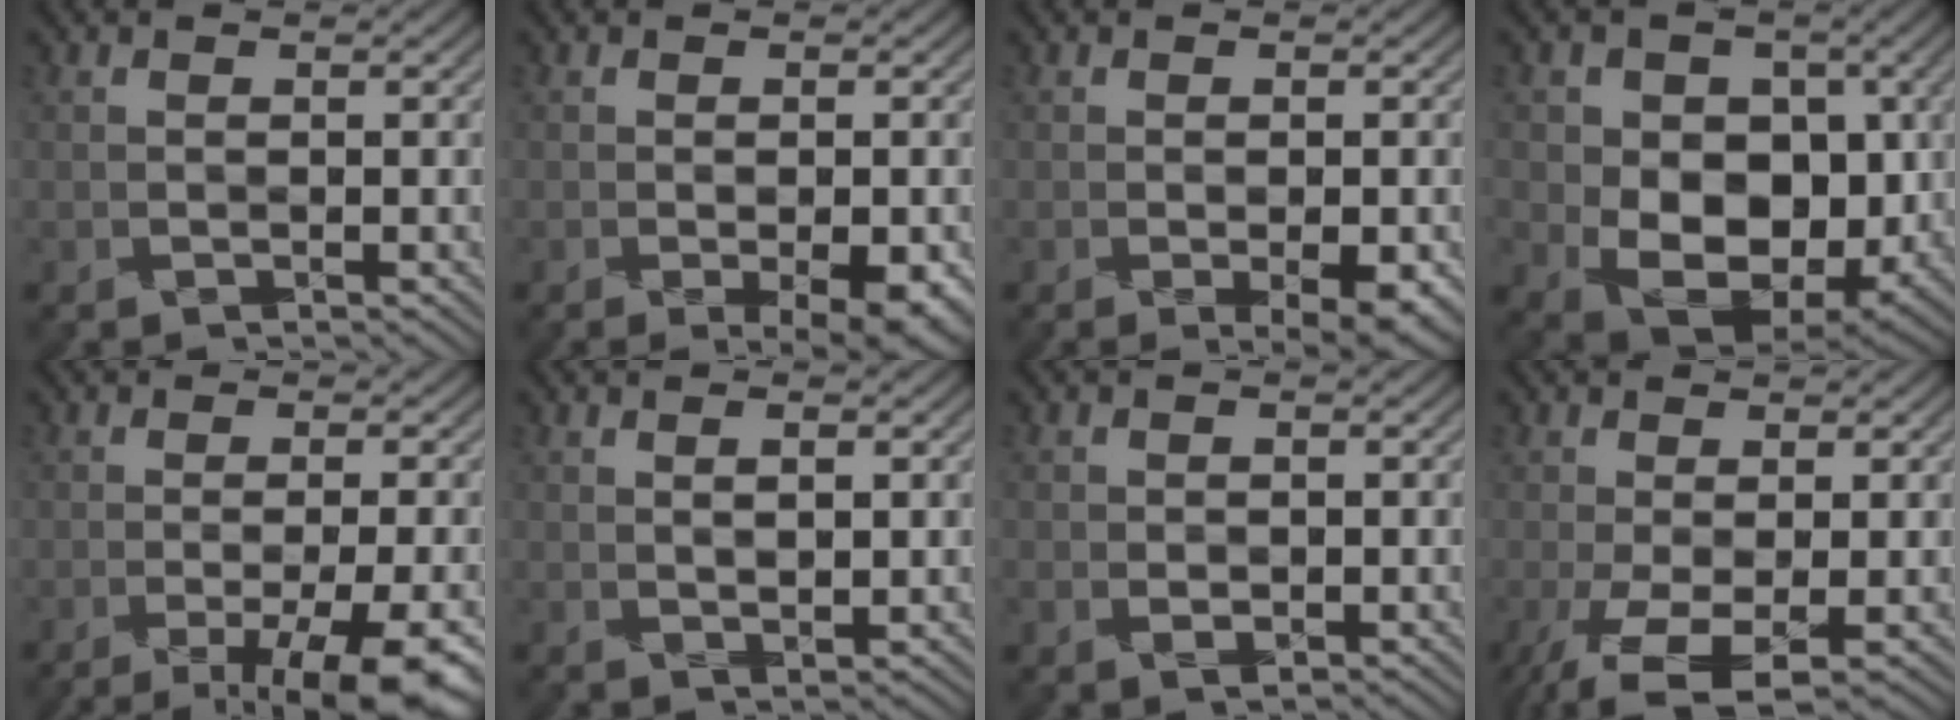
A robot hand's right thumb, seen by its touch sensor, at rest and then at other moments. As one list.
[{"total": 4.3, "force": [-1.6, 1.7, 3.5], "torque": [-0.050, -0.006, -0.019]}, {"total": 3.7, "force": [-1.4, 1.5, 3.1], "torque": [-0.047, -0.006, -0.016]}, {"total": 12.3, "force": [-1.2, 9.5, 7.8], "torque": [-0.109, -0.021, -0.028]}, {"total": 9.0, "force": [-4.3, 2.0, 7.6], "torque": [-0.095, -0.002, -0.063]}, {"total": 1.8, "force": [0.4, 0.3, 1.7], "torque": [-0.034, -0.003, 0.009]}, {"total": 1.6, "force": [-0.3, 1.1, 1.0], "torque": [-0.023, -0.004, -0.004]}, {"total": 6.6, "force": [-3.1, 1.8, 5.5], "torque": [-0.121, -0.008, -0.054]}]